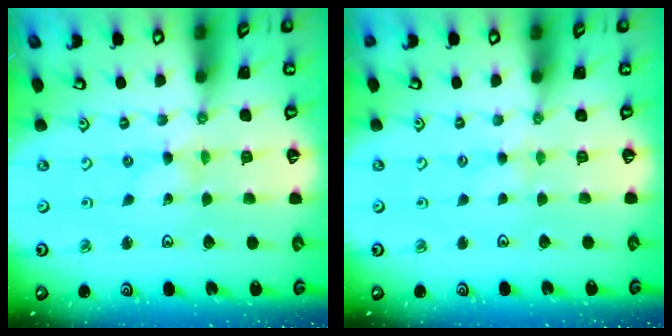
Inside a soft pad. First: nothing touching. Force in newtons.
{"total": 1.8, "press": 1.8, "slide": 0.4}